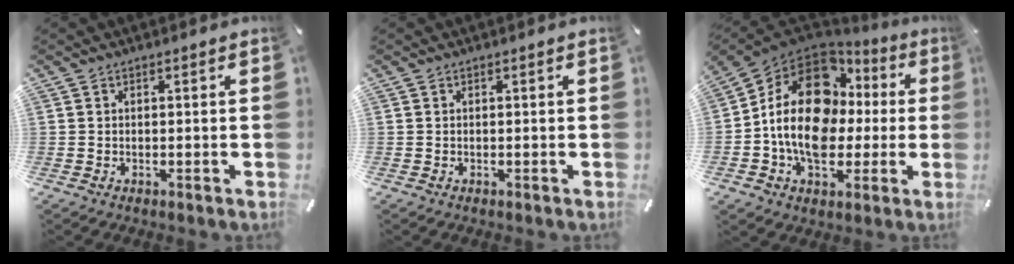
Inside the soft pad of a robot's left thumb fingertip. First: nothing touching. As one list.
[{"total": 0.0}, {"total": 18.2, "force": [1.2, 13.8, 11.9], "torque": [-0.237, -0.005, 0.021]}]